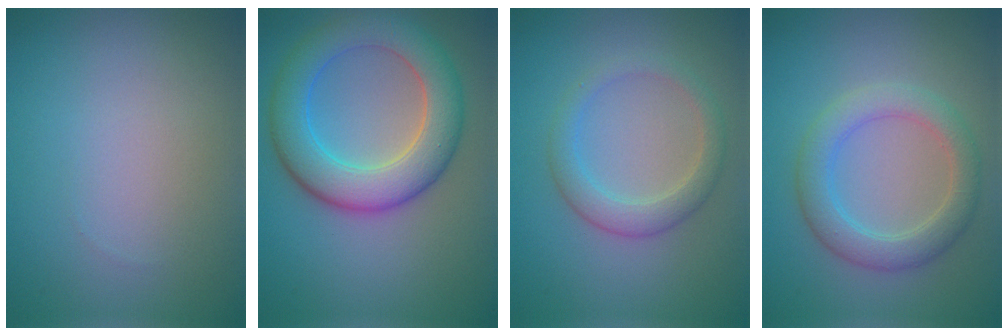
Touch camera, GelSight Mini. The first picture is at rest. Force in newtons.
{"total": 7.3, "press": 7.3, "slide": 0.1}
{"total": 2.8, "press": 2.8, "slide": 0.2}
{"total": 4.0, "press": 4.0, "slide": 0.3}